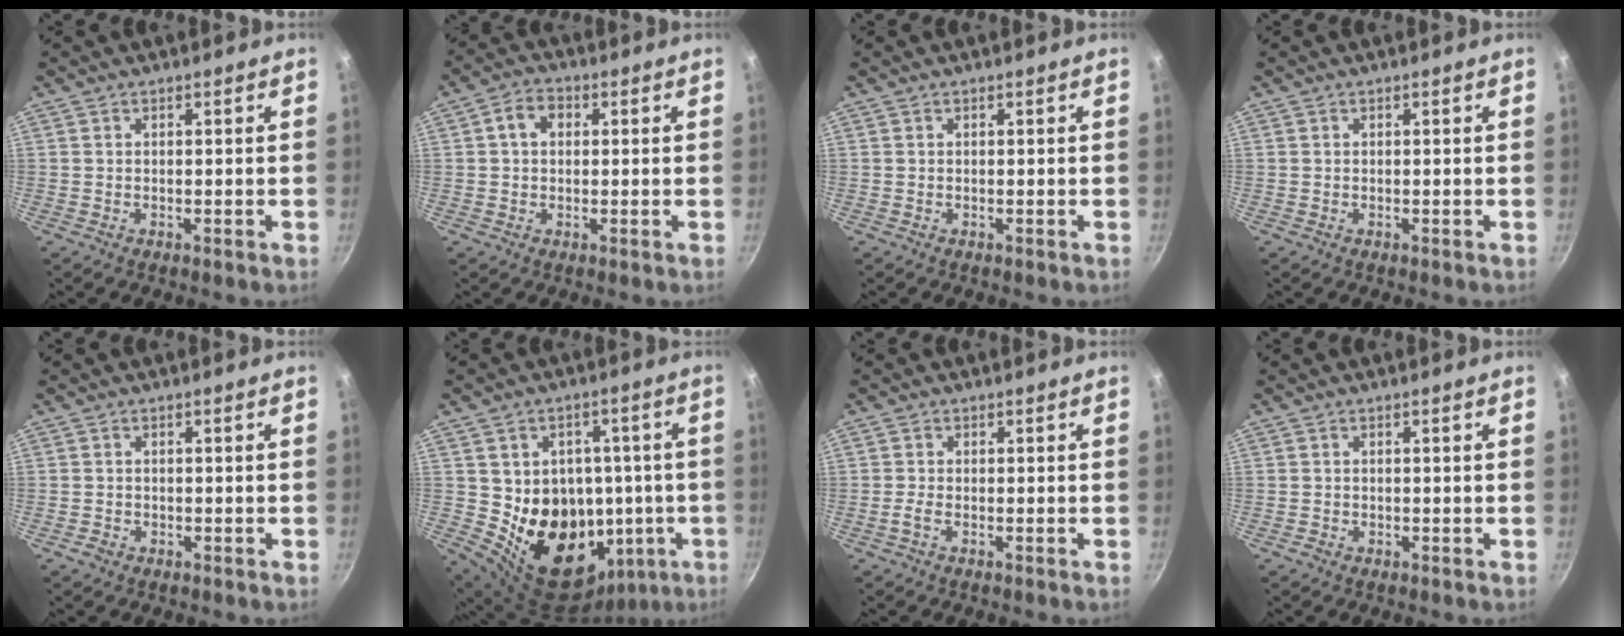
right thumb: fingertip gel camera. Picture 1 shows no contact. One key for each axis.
{"total": 4.9, "fx": 1.0, "fy": 3.7, "fz": 3.1, "tx": -0.036, "ty": 0.011, "tz": 0.008}
{"total": 0.0}
{"total": 0.0}
{"total": 1.3, "fx": -0.7, "fy": 1.0, "fz": 0.5, "tx": -0.006, "ty": 0.004, "tz": -0.009}
{"total": 20.4, "fx": -1.6, "fy": 16.4, "fz": 11.9, "tx": -0.152, "ty": 0.007, "tz": -0.005}
{"total": 1.3, "fx": -0.6, "fy": 0.5, "fz": 1.0, "tx": -0.023, "ty": 0.003, "tz": -0.015}
{"total": 0.7, "fx": -0.3, "fy": 0.6, "fz": 0.2, "tx": -0.004, "ty": 0.002, "tz": -0.006}